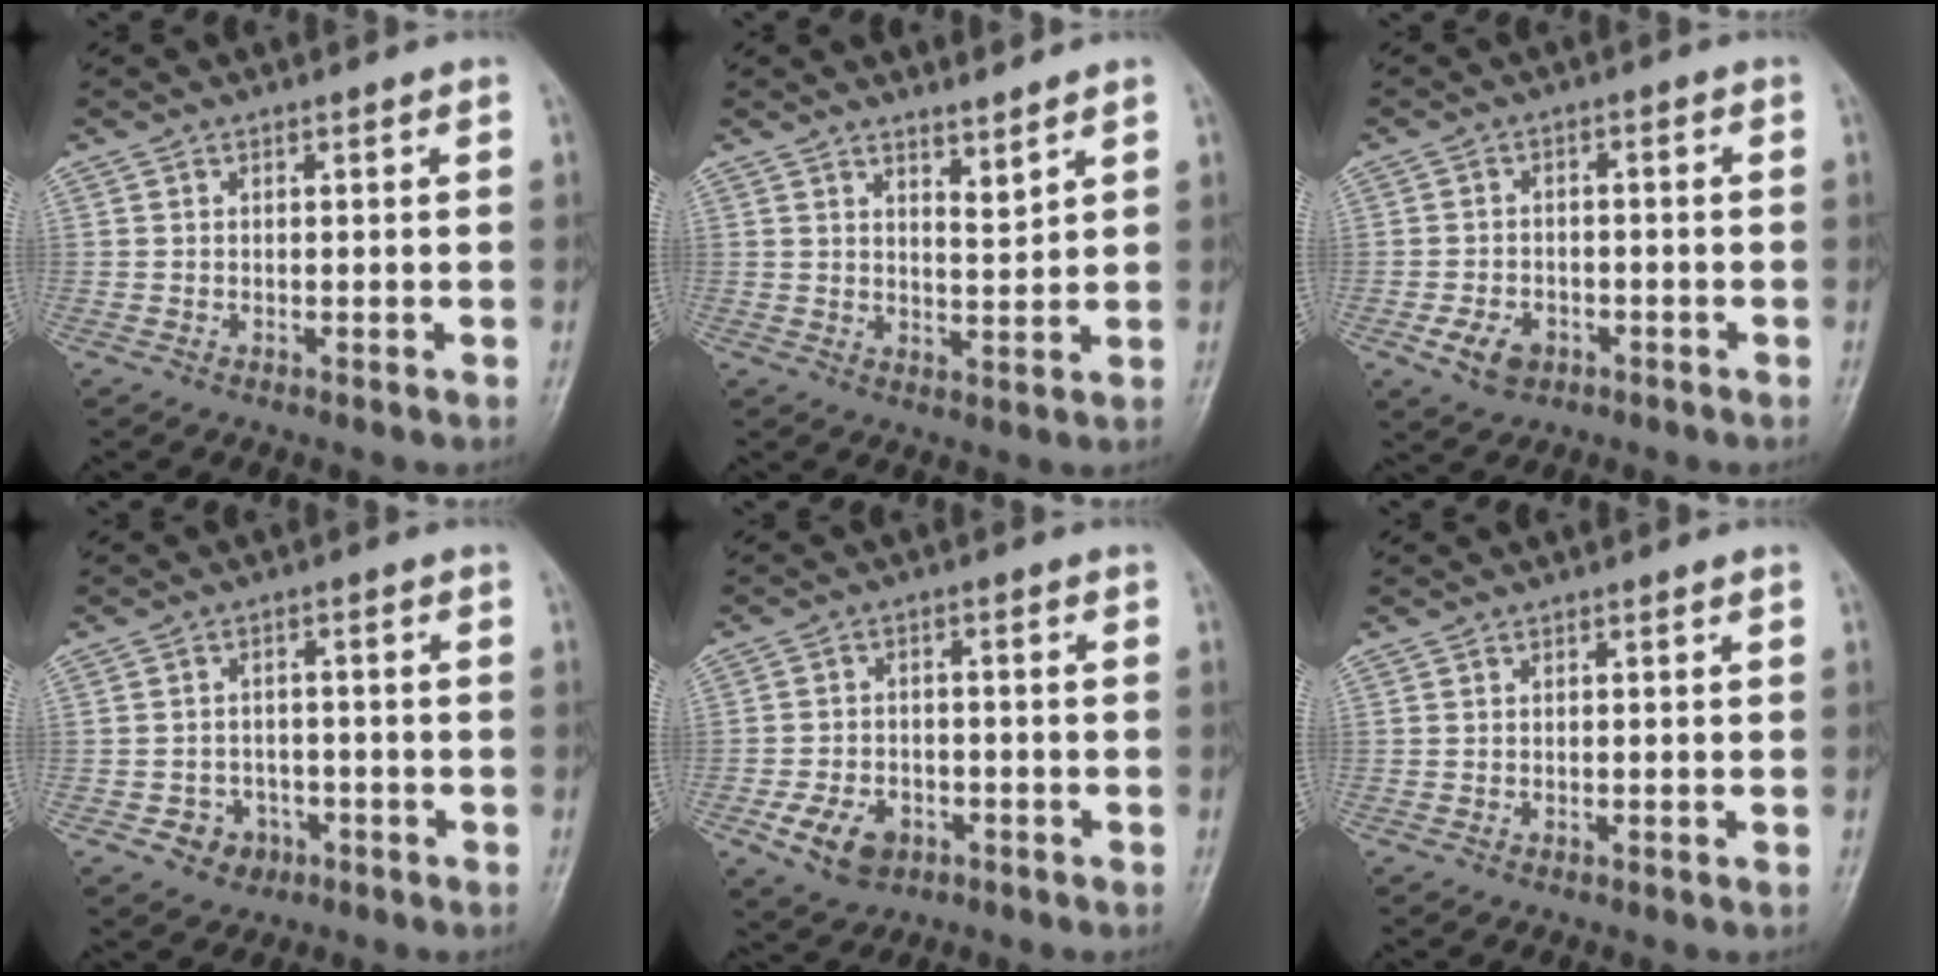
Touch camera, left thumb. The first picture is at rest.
{"total": 3.7, "force": [3.2, 0.4, 1.8], "torque": [-0.027, -0.034, 0.057]}
{"total": 5.5, "force": [-2.6, 4.0, 2.8], "torque": [-0.043, 0.012, -0.041]}
{"total": 4.9, "force": [-2.3, 4.1, 1.2], "torque": [0.006, 0.019, -0.033]}
{"total": 7.7, "force": [-3.5, 5.4, 4.1], "torque": [-0.063, 0.019, -0.057]}
{"total": 0.0}